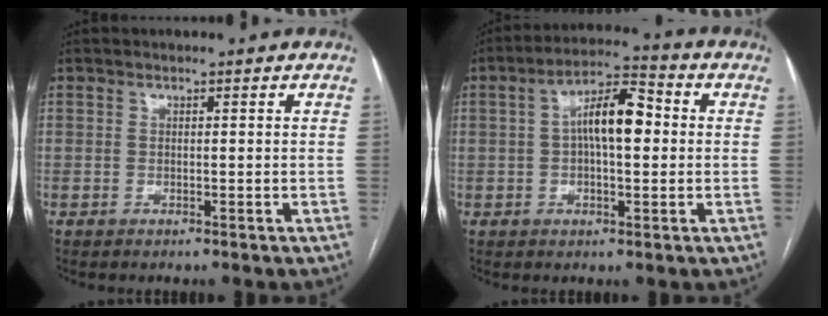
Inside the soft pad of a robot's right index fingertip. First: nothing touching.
{"total": 9.1, "force": [0.8, 2.8, 8.6], "torque": [-0.156, 0.027, 0.008]}